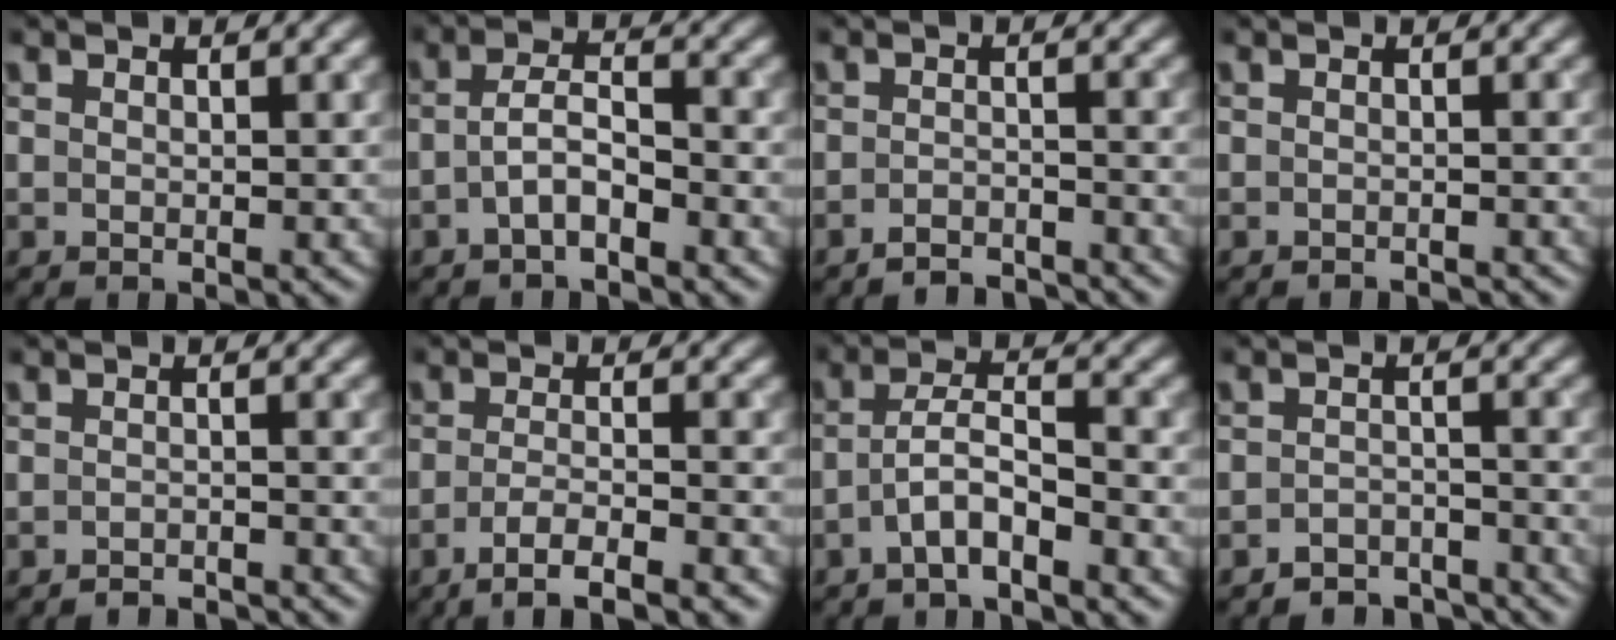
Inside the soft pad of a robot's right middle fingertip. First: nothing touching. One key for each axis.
{"total": 2.8, "fx": -1.3, "fy": 1.0, "fz": 2.3, "tx": -0.046, "ty": 0.008, "tz": -0.030}
{"total": 3.1, "fx": -2.9, "fy": 0.5, "fz": 0.8, "tx": -0.007, "ty": 0.003, "tz": -0.046}
{"total": 1.6, "fx": -1.6, "fy": 0.2, "fz": 0.3, "tx": 0.007, "ty": -0.001, "tz": -0.020}
{"total": 2.6, "fx": -2.6, "fy": 0.3, "fz": 0.5, "tx": 0.002, "ty": 0.002, "tz": -0.035}
{"total": 4.1, "fx": -2.6, "fy": 0.8, "fz": 3.1, "tx": -0.049, "ty": -0.001, "tz": -0.053}
{"total": 3.4, "fx": -1.9, "fy": 1.0, "fz": 2.7, "tx": -0.056, "ty": 0.011, "tz": -0.043}
{"total": 3.8, "fx": -3.6, "fy": 1.1, "fz": 0.4, "tx": 0.000, "ty": 0.001, "tz": -0.059}